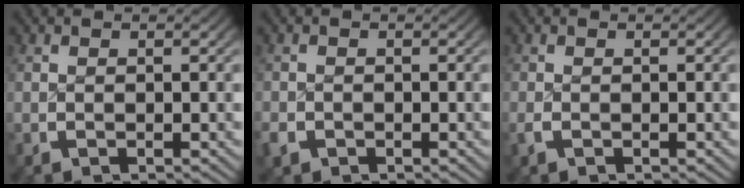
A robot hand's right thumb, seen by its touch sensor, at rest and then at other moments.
{"total": 1.5, "force": [-0.9, 1.1, 0.3], "torque": [-0.010, -0.007, -0.018]}
{"total": 0.6, "force": [-0.4, 0.3, 0.3], "torque": [-0.010, -0.002, -0.008]}